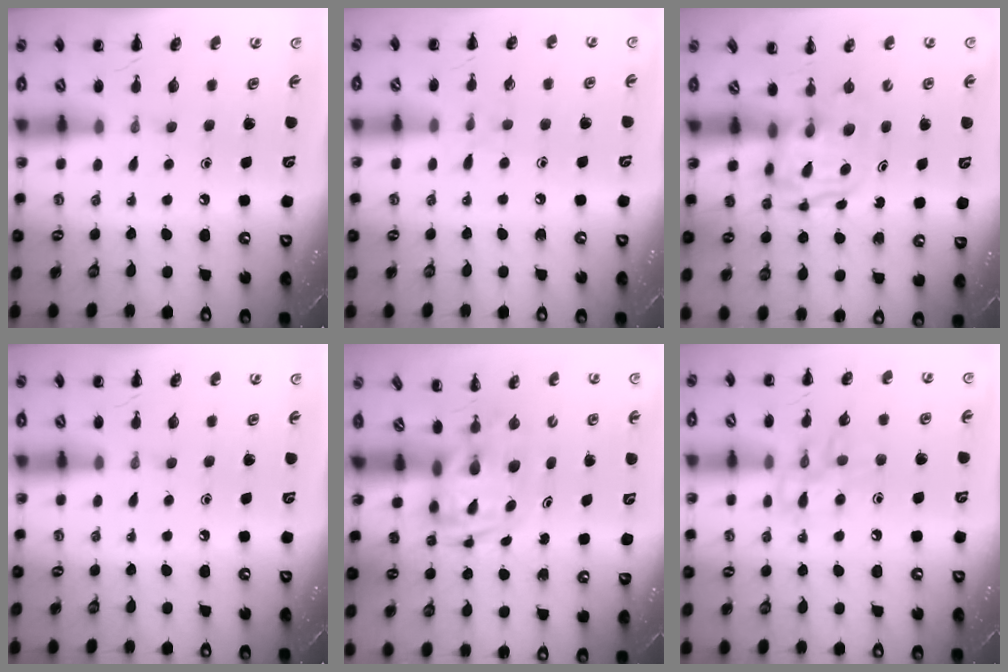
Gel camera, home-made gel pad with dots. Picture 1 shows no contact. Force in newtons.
{"total": 4.6, "press": 4.2, "slide": 2.0}
{"total": 3.6, "press": 3.6, "slide": 0.4}
{"total": 0.0}
{"total": 2.8, "press": 2.7, "slide": 0.5}
{"total": 9.4, "press": 9.4, "slide": 0.3}